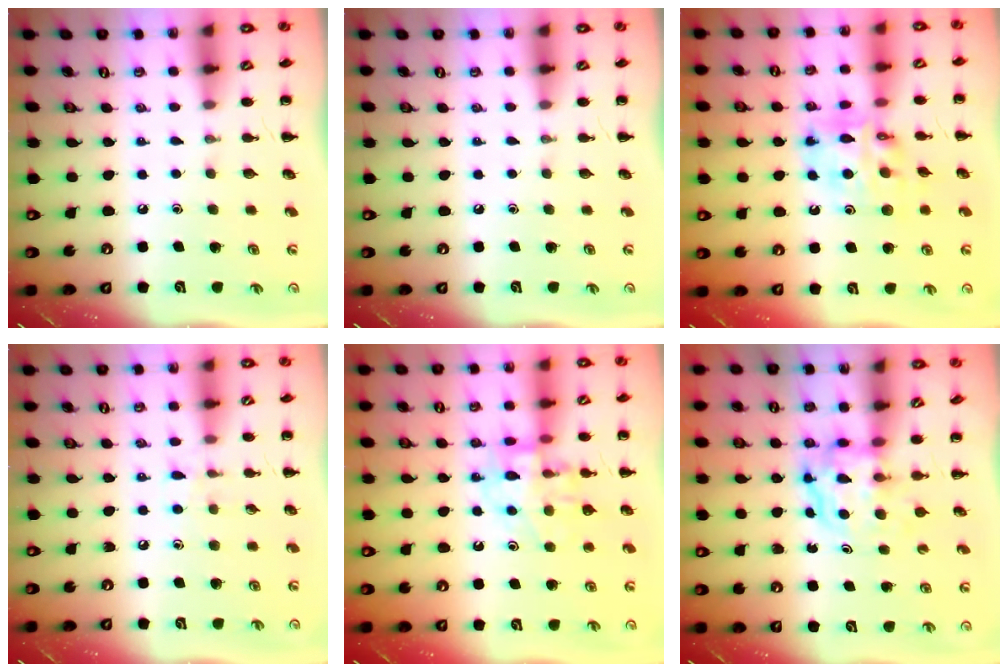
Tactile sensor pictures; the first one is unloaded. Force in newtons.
{"total": 0.0}
{"total": 11.3, "press": 11.0, "slide": 2.7}
{"total": 6.5, "press": 6.1, "slide": 2.2}
{"total": 12.8, "press": 12.6, "slide": 2.0}
{"total": 4.0, "press": 4.0, "slide": 0.4}